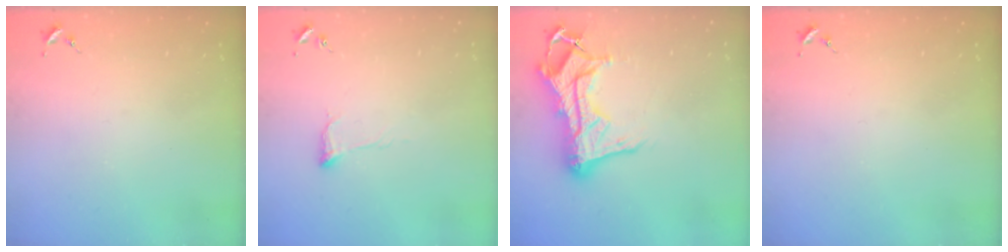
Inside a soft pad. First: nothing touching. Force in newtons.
{"total": 5.6, "press": 5.5, "slide": 0.8}
{"total": 18.6, "press": 18.5, "slide": 2.0}
{"total": 0.0}